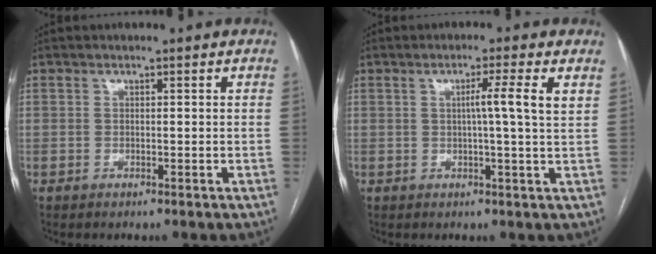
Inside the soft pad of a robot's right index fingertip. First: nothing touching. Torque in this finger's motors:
{"motor_torque": [0.70, 0.19, 0.12, 0.07]}